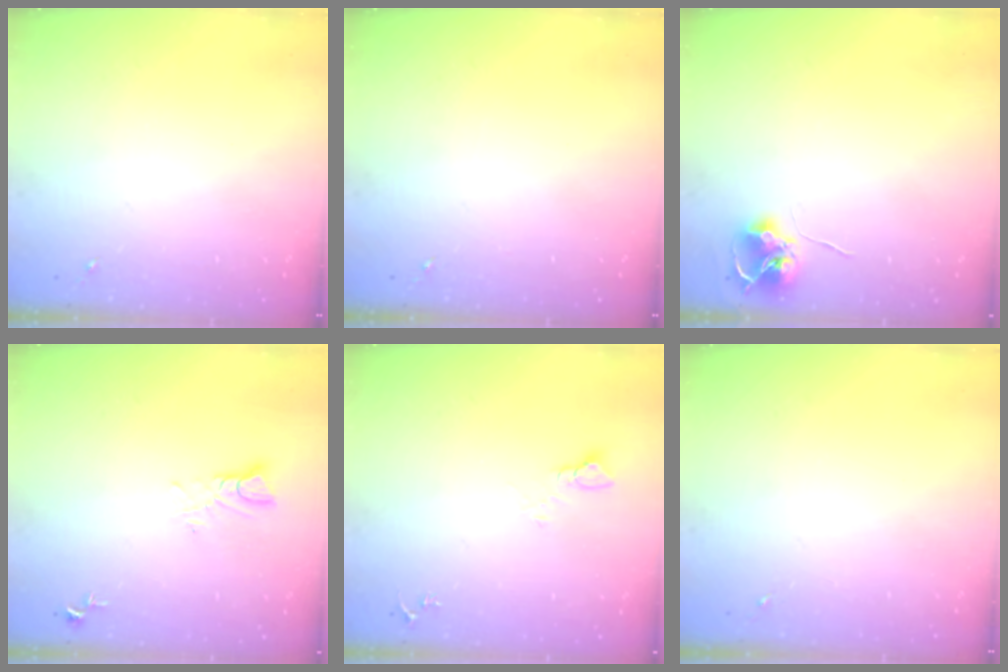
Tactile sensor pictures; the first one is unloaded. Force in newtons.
{"total": 0.0}
{"total": 7.9, "press": 7.9, "slide": 0.4}
{"total": 4.2, "press": 4.2, "slide": 0.5}
{"total": 3.7, "press": 3.7, "slide": 0.3}
{"total": 0.0}